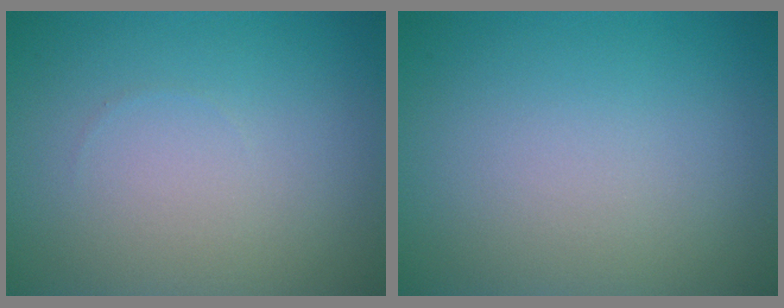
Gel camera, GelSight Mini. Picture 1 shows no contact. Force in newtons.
{"total": 0.0}